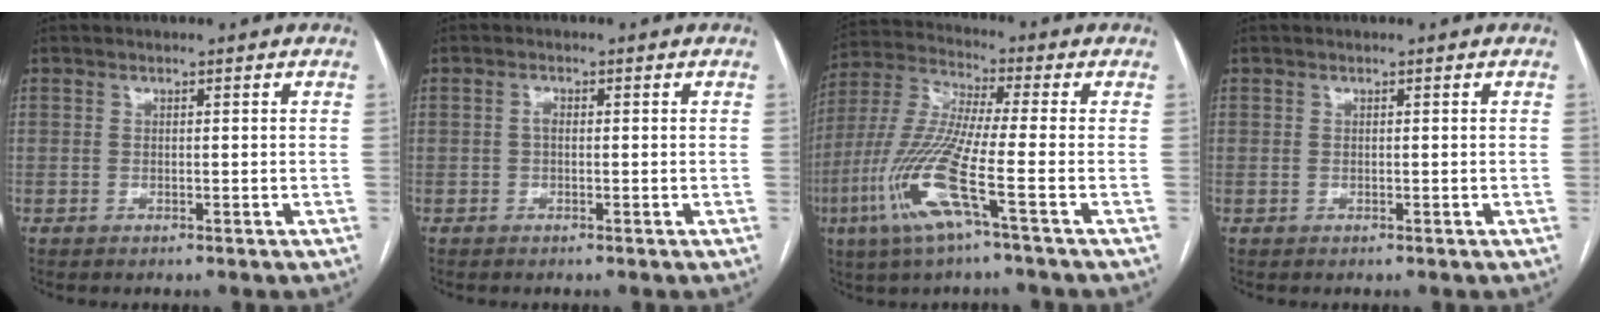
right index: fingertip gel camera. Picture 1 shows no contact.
{"total": 1.1, "force": [-0.1, 0.6, 0.9], "torque": [-0.016, 0.003, -0.004]}
{"total": 13.5, "force": [-5.2, 0.0, 12.4], "torque": [-0.274, -0.015, -0.112]}
{"total": 0.0}